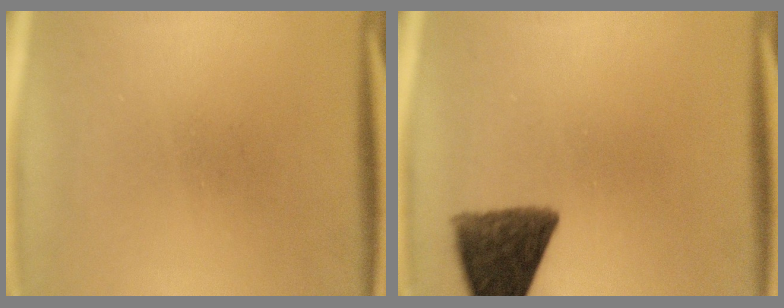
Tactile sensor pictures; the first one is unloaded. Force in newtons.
{"total": 10.4}